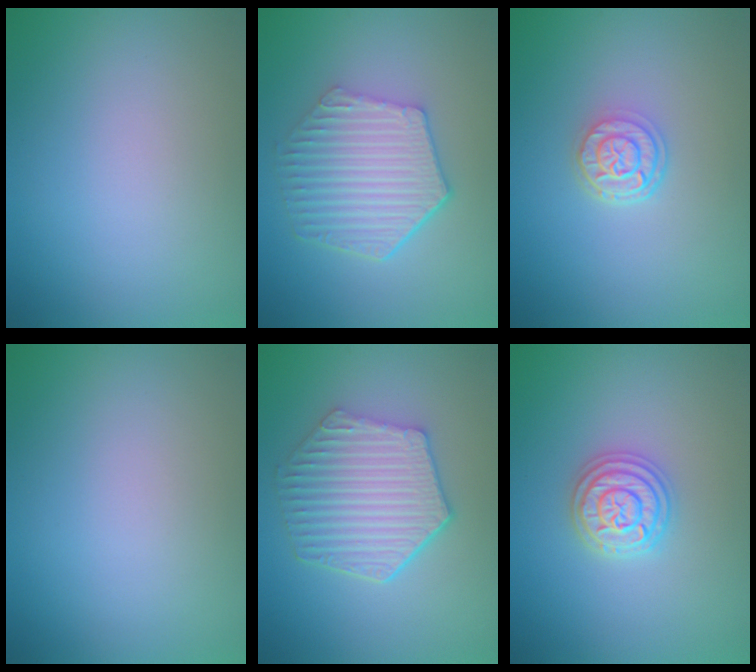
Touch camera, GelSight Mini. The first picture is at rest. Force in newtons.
{"total": 6.2, "press": 4.6, "slide": 4.1}
{"total": 2.8, "press": 2.1, "slide": 1.8}
{"total": 0.0}
{"total": 6.1, "press": 4.8, "slide": 3.8}
{"total": 3.7, "press": 3.6, "slide": 0.5}